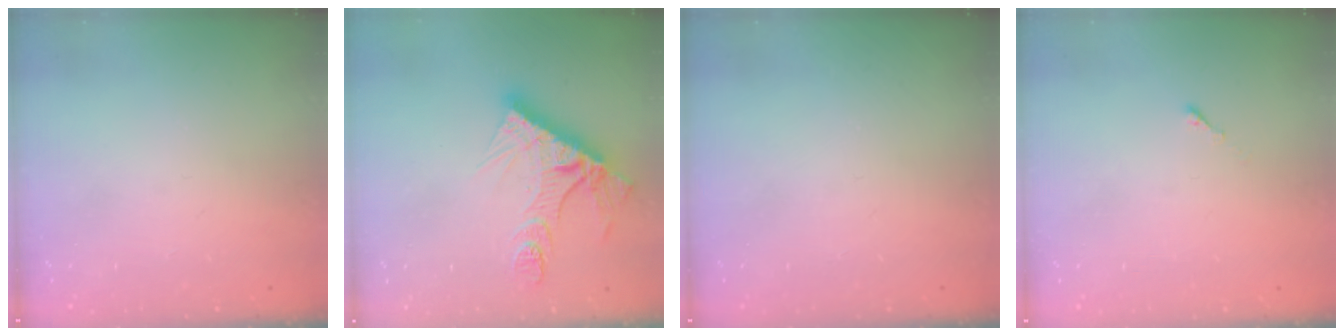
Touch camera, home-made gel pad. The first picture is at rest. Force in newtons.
{"total": 14.0, "press": 14.0, "slide": 1.2}
{"total": 0.0}
{"total": 0.0}